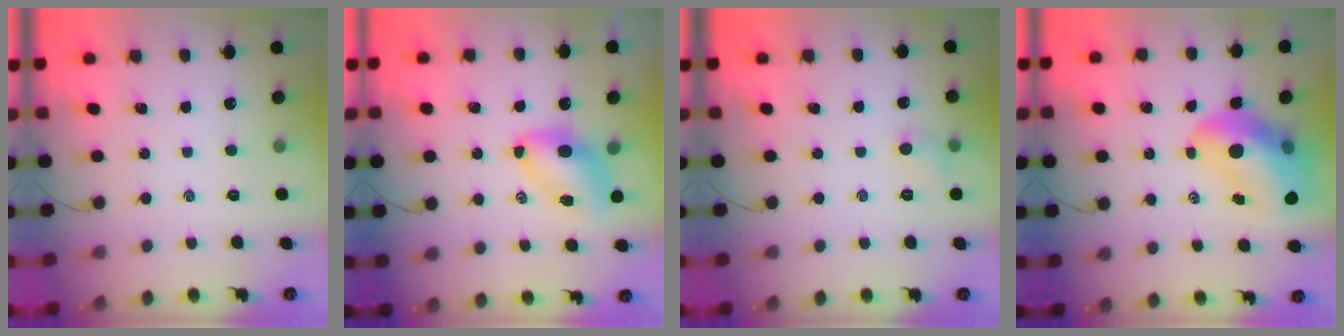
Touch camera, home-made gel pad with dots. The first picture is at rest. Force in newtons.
{"total": 7.5, "press": 7.4, "slide": 1.1}
{"total": 5.5, "press": 5.3, "slide": 1.5}
{"total": 17.6, "press": 16.8, "slide": 5.1}